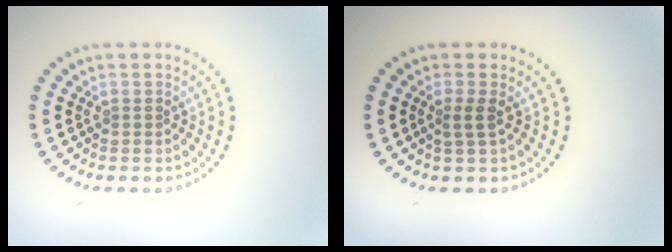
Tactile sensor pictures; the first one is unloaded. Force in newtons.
{"total": 1.4, "press": 0.9, "slide": 1.0}